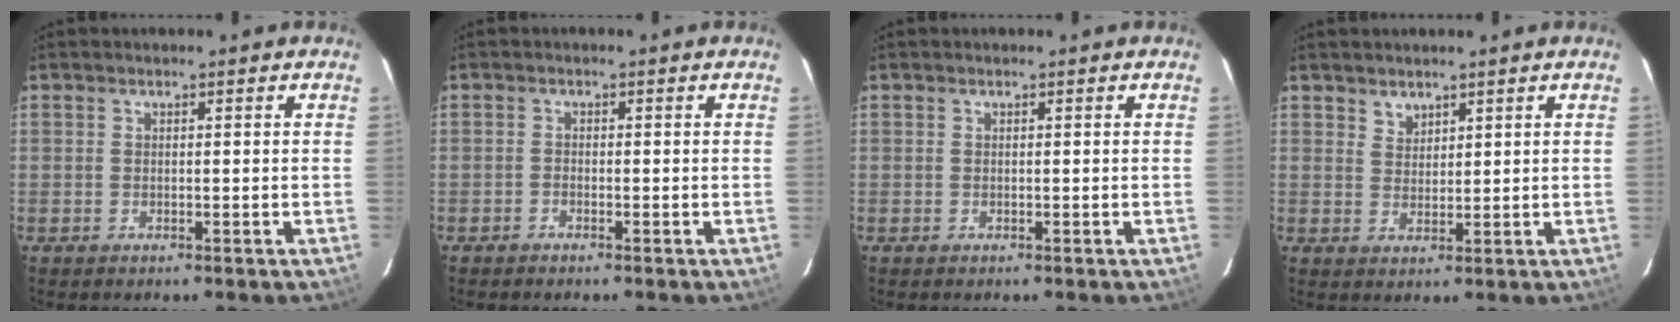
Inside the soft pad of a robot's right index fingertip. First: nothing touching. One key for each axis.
{"total": 0.8, "fx": -0.7, "fy": 0.2, "fz": 0.1, "tx": -0.006, "ty": 0.002, "tz": -0.017}
{"total": 0.0}
{"total": 2.4, "fx": 1.9, "fy": 1.4, "fz": 0.3, "tx": 0.002, "ty": 0.003, "tz": 0.035}